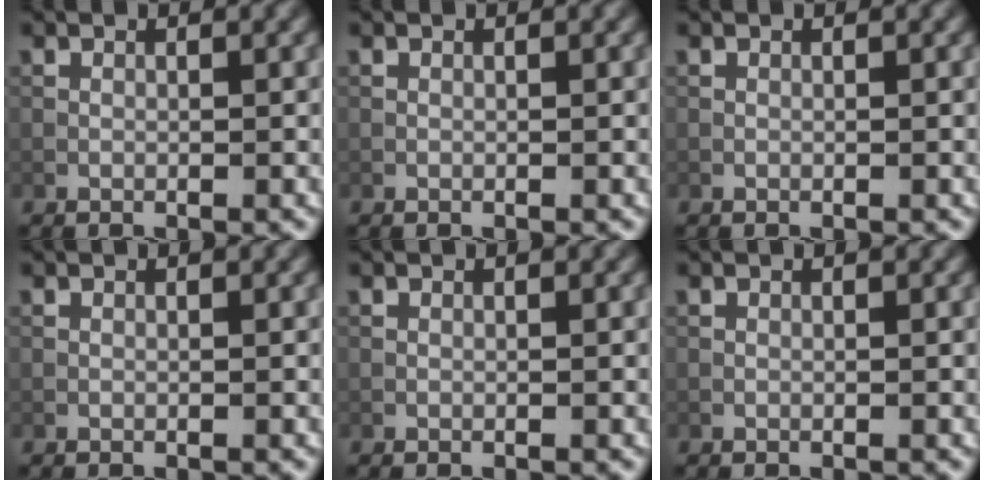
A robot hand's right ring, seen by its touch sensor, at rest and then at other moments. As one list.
[{"total": 0.0}, {"total": 0.0}, {"total": 0.0}, {"total": 0.0}, {"total": 0.0}]